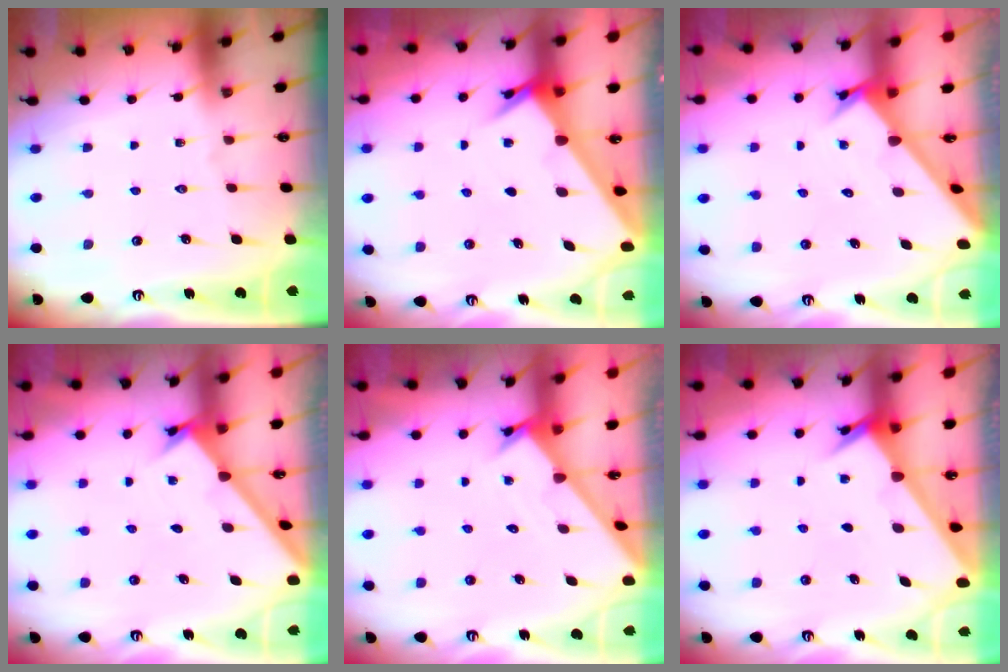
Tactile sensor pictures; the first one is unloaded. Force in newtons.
{"total": 3.9, "press": 3.9, "slide": 0.4}
{"total": 2.8, "press": 2.8, "slide": 0.3}
{"total": 1.8, "press": 1.8, "slide": 0.2}
{"total": 1.6, "press": 1.6, "slide": 0.1}
{"total": 2.5, "press": 2.5, "slide": 0.2}